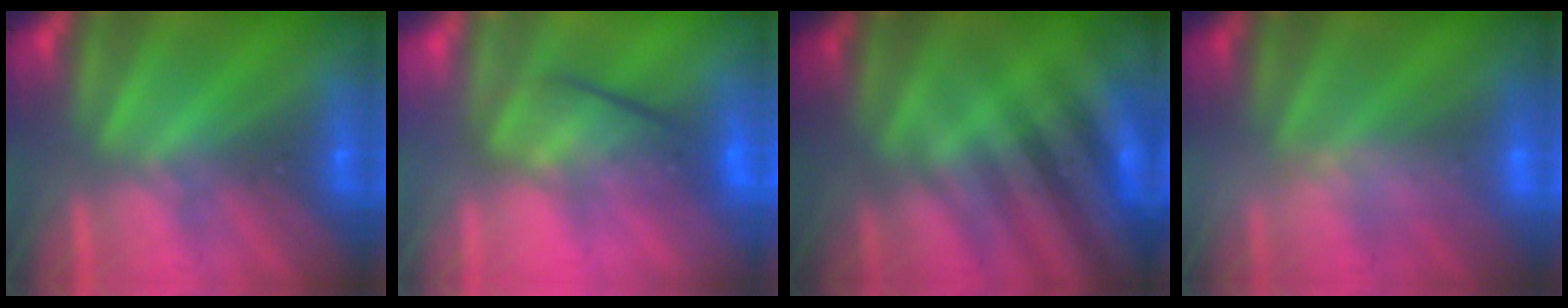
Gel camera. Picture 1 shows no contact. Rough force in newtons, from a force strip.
{"total": 7.3}
{"total": 2.6}
{"total": 2.4}